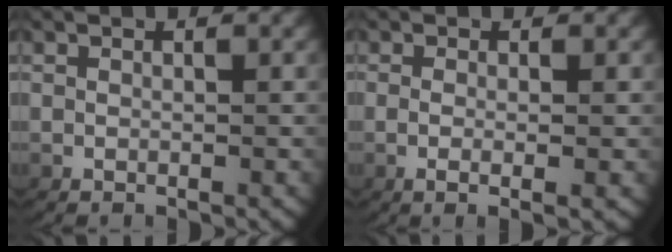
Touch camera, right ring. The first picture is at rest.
{"total": 2.3, "force": [-0.5, 0.2, 2.3], "torque": [-0.047, -0.012, -0.002]}